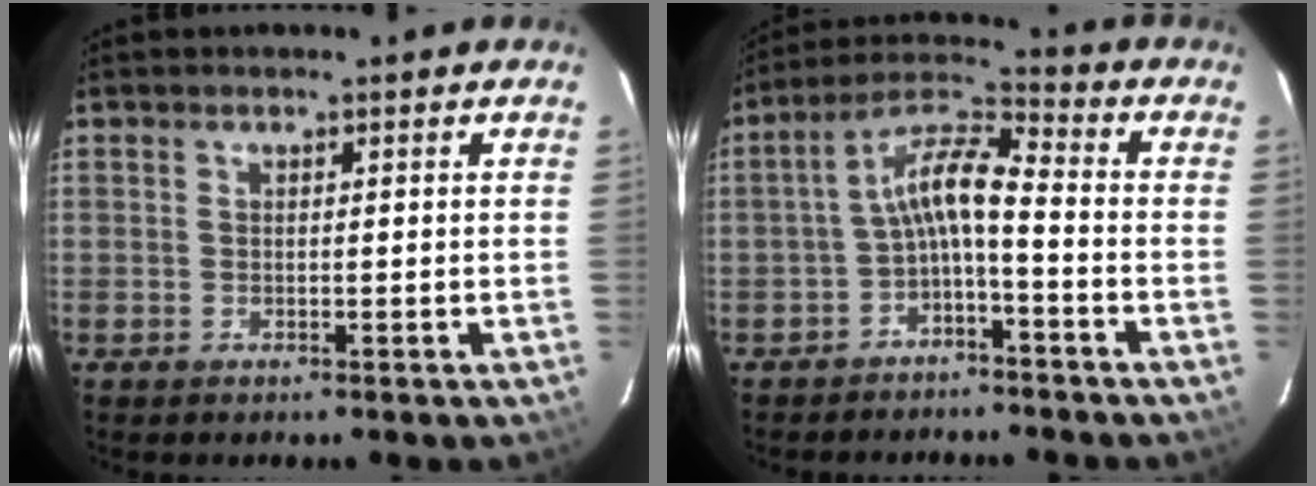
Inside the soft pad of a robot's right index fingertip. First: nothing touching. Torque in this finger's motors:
{"motor_torque": [0.95, -0.32, 0.51, 0.14]}